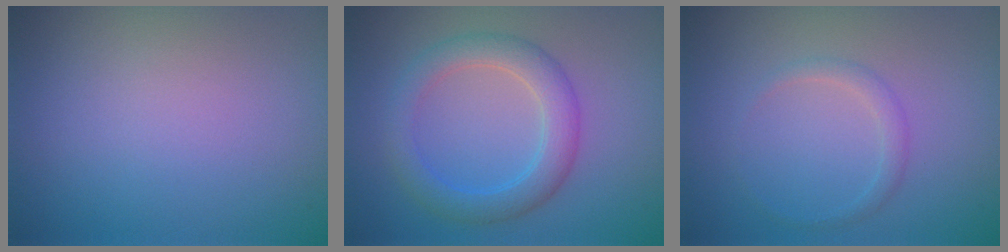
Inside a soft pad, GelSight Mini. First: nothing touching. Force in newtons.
{"total": 3.9, "press": 3.9, "slide": 0.1}
{"total": 1.2, "press": 1.2, "slide": 0.2}